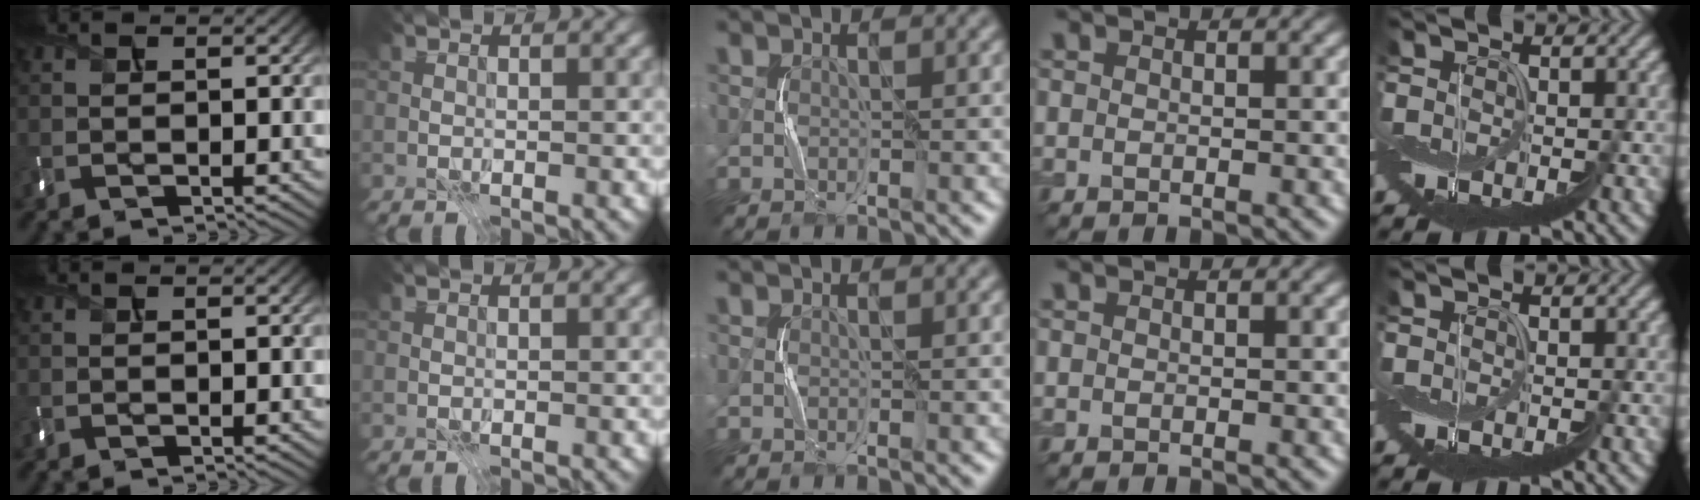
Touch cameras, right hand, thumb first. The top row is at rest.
{}